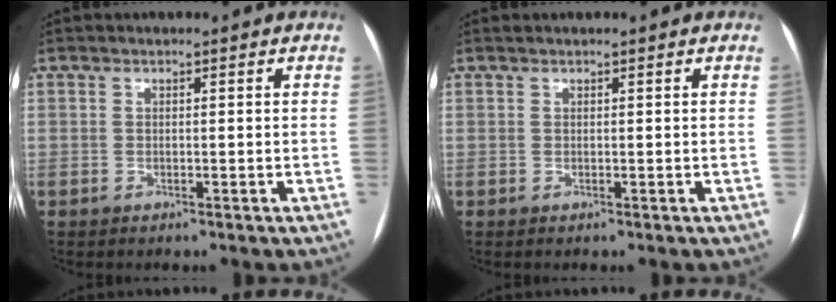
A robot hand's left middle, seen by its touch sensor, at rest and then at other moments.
{"total": 0.0}